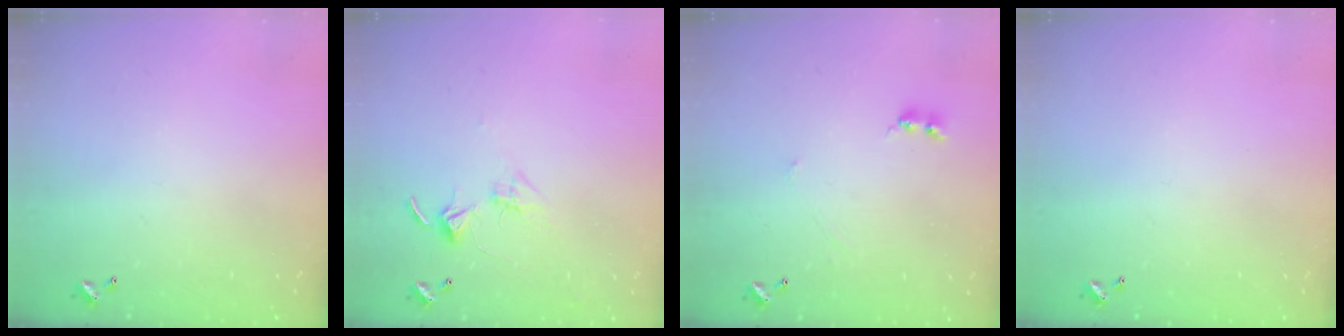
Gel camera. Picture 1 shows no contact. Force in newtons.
{"total": 2.8, "press": 2.8, "slide": 0.2}
{"total": 0.9, "press": 0.8, "slide": 0.3}
{"total": 0.0}